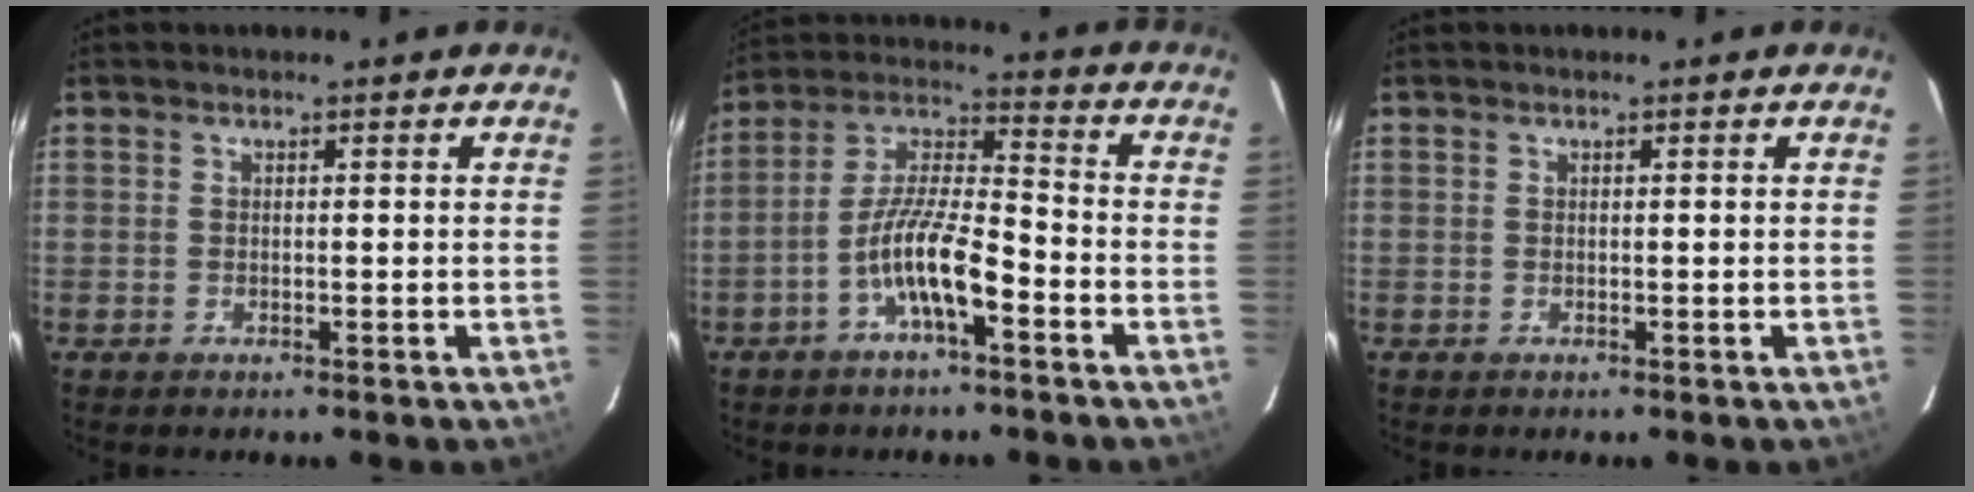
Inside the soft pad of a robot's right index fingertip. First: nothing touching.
{"total": 10.4, "force": [-5.2, 2.1, 8.7], "torque": [-0.181, 0.007, -0.099]}
{"total": 0.0}